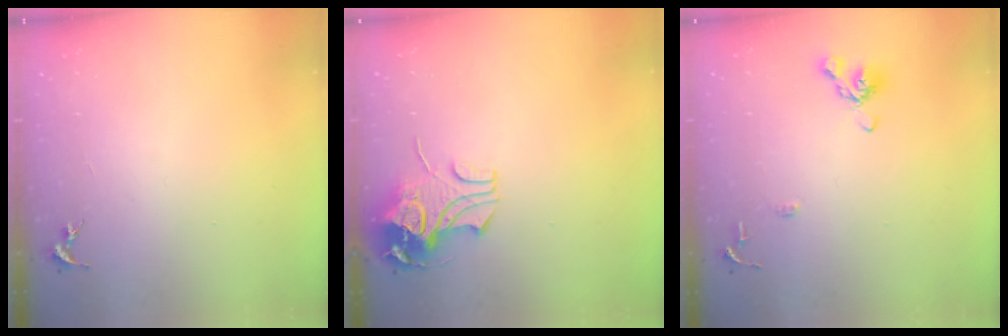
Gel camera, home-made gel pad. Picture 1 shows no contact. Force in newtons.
{"total": 8.8, "press": 8.7, "slide": 1.0}
{"total": 10.4, "press": 10.3, "slide": 1.6}